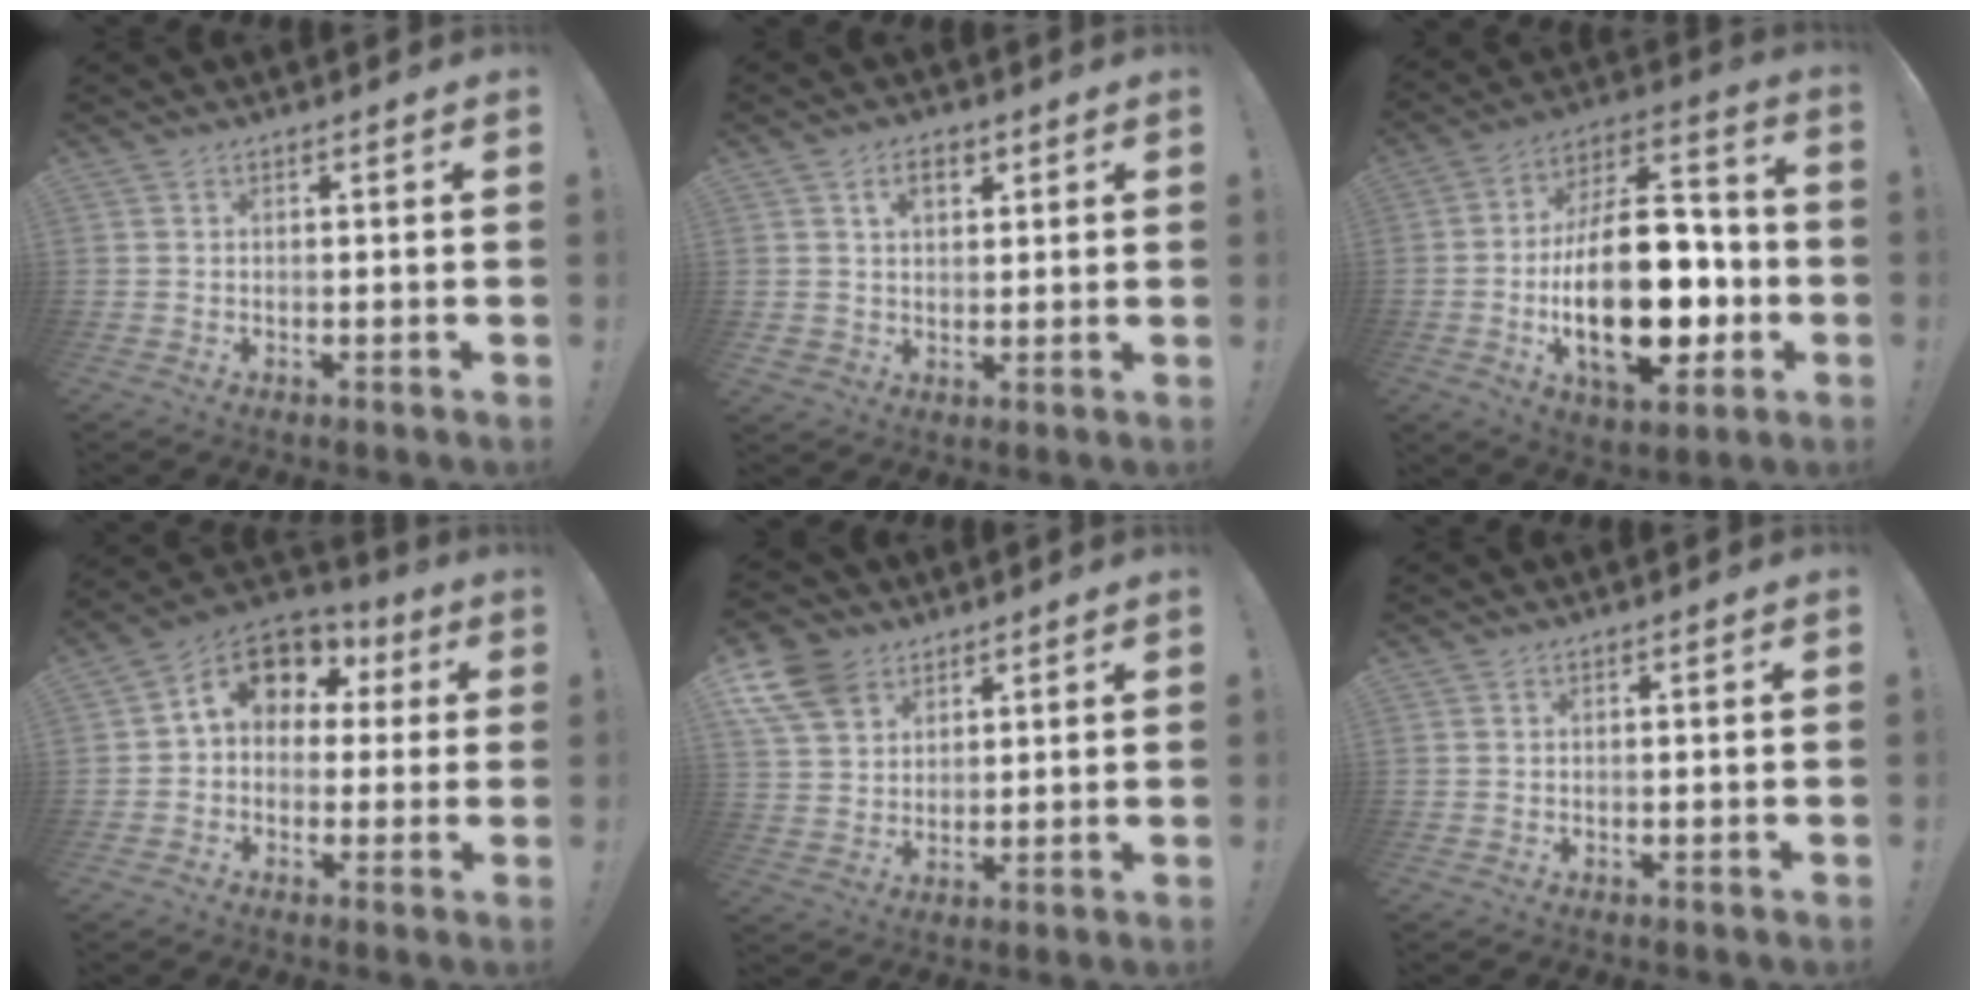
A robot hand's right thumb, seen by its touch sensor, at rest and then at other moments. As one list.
[{"total": 7.1, "force": [3.5, 5.3, 3.2], "torque": [-0.043, -0.009, 0.064]}, {"total": 29.7, "force": [-5.1, 14.9, 25.2], "torque": [-0.448, 0.027, -0.071]}, {"total": 11.6, "force": [3.8, 8.6, 6.7], "torque": [-0.101, -0.008, 0.074]}, {"total": 10.7, "force": [6.0, 7.8, 4.3], "torque": [-0.084, -0.031, 0.121]}, {"total": 0.0}]